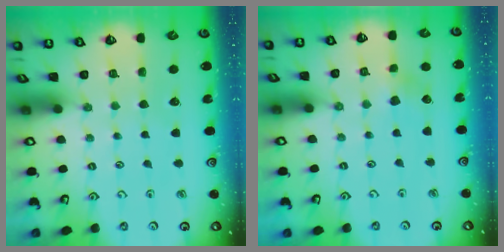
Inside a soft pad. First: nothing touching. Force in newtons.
{"total": 3.9, "press": 3.9, "slide": 0.4}